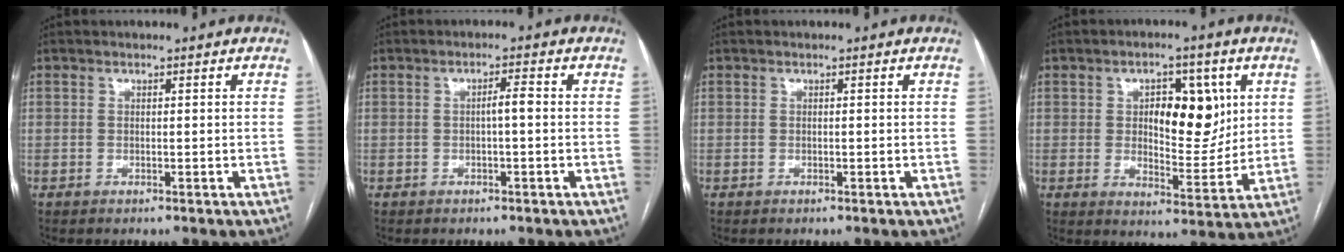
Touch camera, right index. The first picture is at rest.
{"total": 1.9, "force": [-0.2, 0.2, 1.9], "torque": [-0.032, 0.004, -0.001]}
{"total": 0.0}
{"total": 9.7, "force": [2.6, 4.6, 8.2], "torque": [-0.112, 0.010, 0.045]}